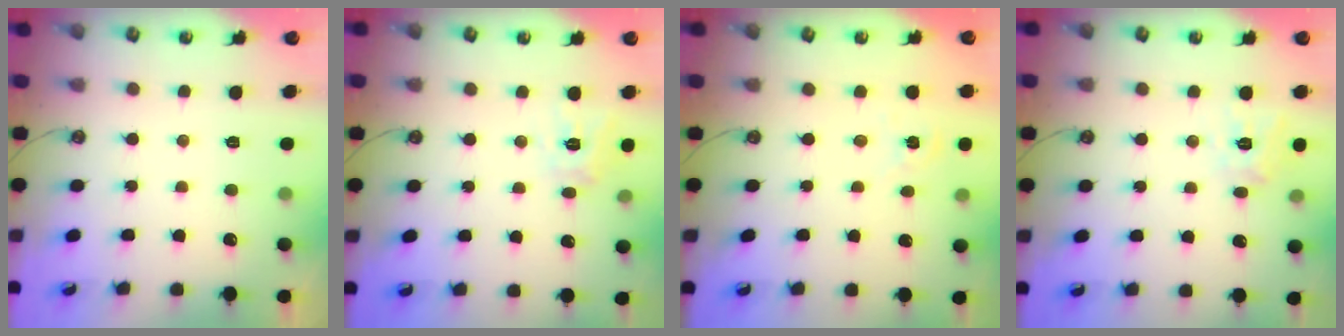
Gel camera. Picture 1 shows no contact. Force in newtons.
{"total": 9.1, "press": 9.0, "slide": 0.7}
{"total": 1.3, "press": 1.3, "slide": 0.2}
{"total": 10.5, "press": 10.5, "slide": 0.7}